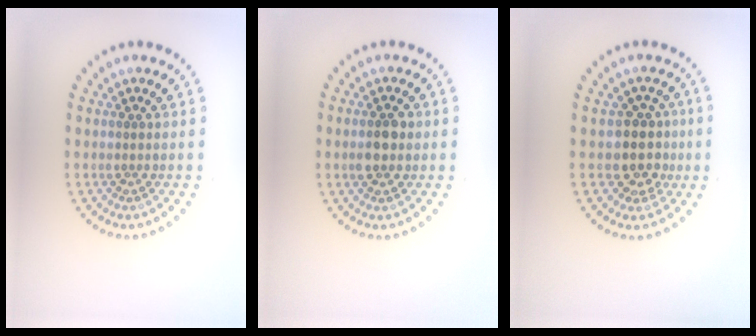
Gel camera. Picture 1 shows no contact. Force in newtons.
{"total": 2.6, "press": 2.6, "slide": 0.1}
{"total": 3.3, "press": 2.8, "slide": 1.7}